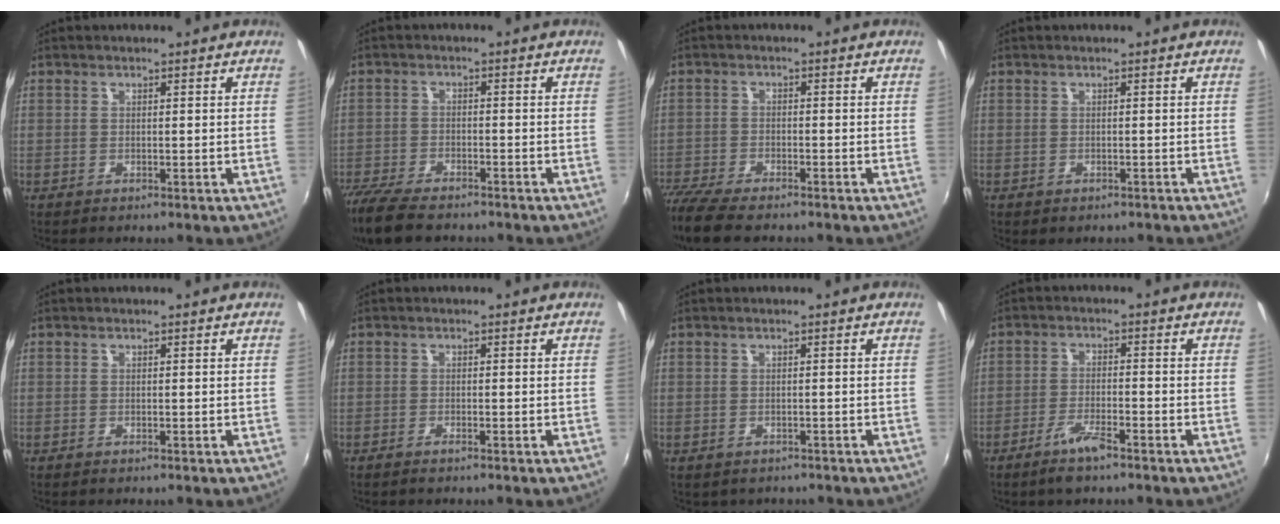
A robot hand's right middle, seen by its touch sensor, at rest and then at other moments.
{"total": 11.8, "force": [-9.9, 3.3, 5.5], "torque": [-0.143, -0.036, -0.179]}
{"total": 9.3, "force": [-8.0, 1.9, 4.5], "torque": [-0.121, -0.038, -0.147]}
{"total": 1.1, "force": [-0.8, 0.7, 0.4], "torque": [-0.010, -0.005, -0.009]}
{"total": 0.0}
{"total": 1.1, "force": [-0.9, 0.0, 0.6], "torque": [-0.016, -0.002, -0.020]}
{"total": 1.3, "force": [-0.8, 1.0, 0.2], "torque": [-0.009, -0.003, -0.008]}
{"total": 5.3, "force": [-3.8, 1.1, 3.6], "torque": [-0.085, -0.006, -0.071]}